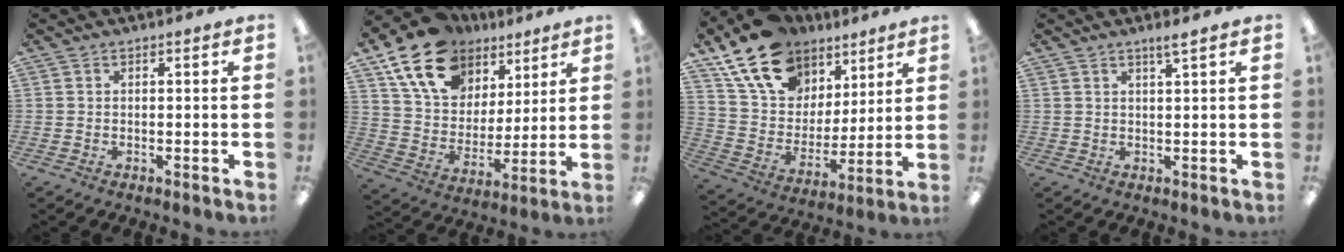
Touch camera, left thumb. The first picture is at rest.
{"total": 18.3, "force": [11.6, 12.1, 7.3], "torque": [-0.143, -0.044, 0.219]}
{"total": 19.6, "force": [13.3, 12.5, 7.0], "torque": [-0.140, -0.065, 0.248]}
{"total": 2.1, "force": [1.6, 0.0, 1.4], "torque": [-0.031, 0.000, 0.028]}